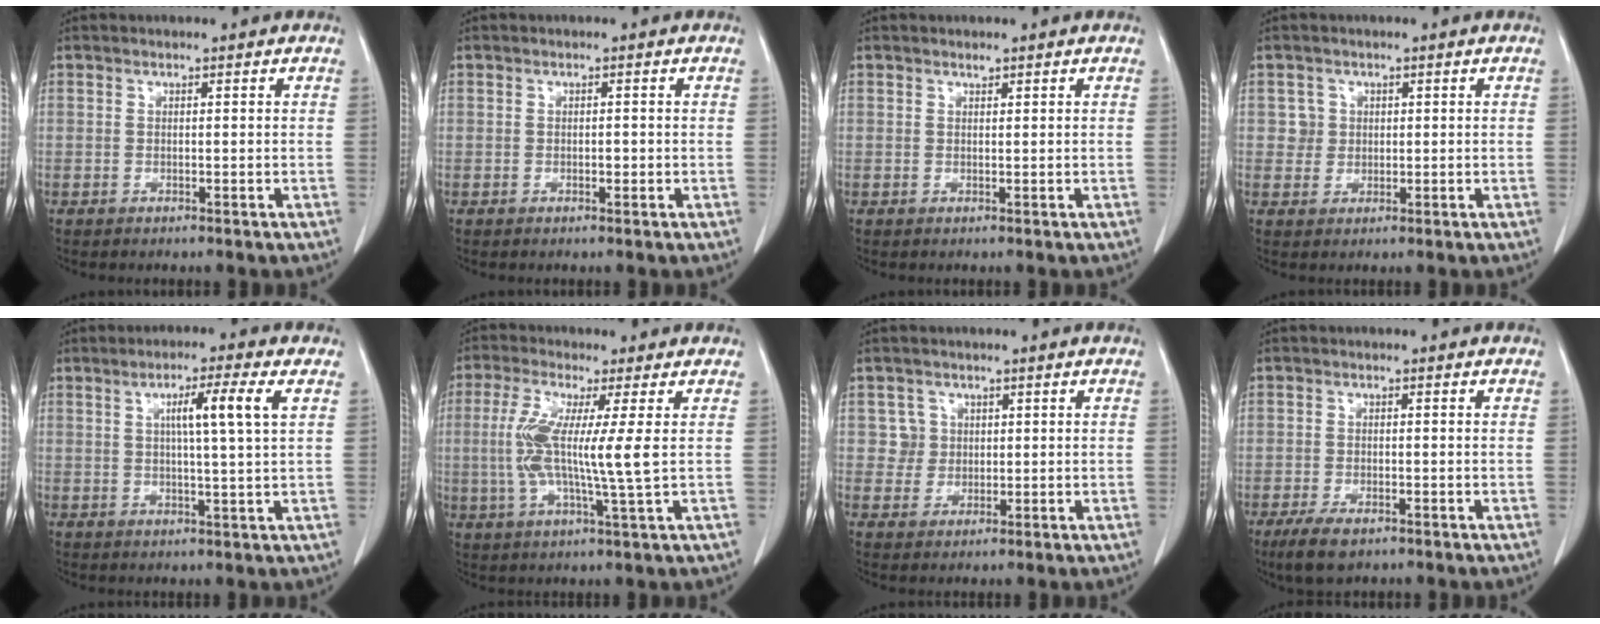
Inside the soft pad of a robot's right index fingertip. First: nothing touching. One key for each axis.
{"total": 1.2, "fx": -0.3, "fy": 0.6, "fz": 0.9, "tx": -0.017, "ty": 0.000, "tz": -0.003}
{"total": 0.6, "fx": 0.5, "fy": 0.3, "fz": 0.2, "tx": -0.003, "ty": 0.001, "tz": 0.010}
{"total": 2.8, "fx": 0.6, "fy": 2.7, "fz": 0.1, "tx": 0.008, "ty": 0.006, "tz": 0.011}
{"total": 7.1, "fx": 2.2, "fy": -0.5, "fz": 6.7, "tx": -0.115, "ty": 0.003, "tz": 0.037}
{"total": 10.6, "fx": 0.8, "fy": -0.1, "fz": 10.6, "tx": -0.227, "ty": -0.007, "tz": 0.010}
{"total": 3.3, "fx": 0.8, "fy": 3.2, "fz": 0.0, "tx": 0.011, "ty": 0.009, "tz": 0.016}
{"total": 5.2, "fx": -3.4, "fy": 2.1, "fz": 3.3, "tx": -0.067, "ty": -0.008, "tz": -0.055}